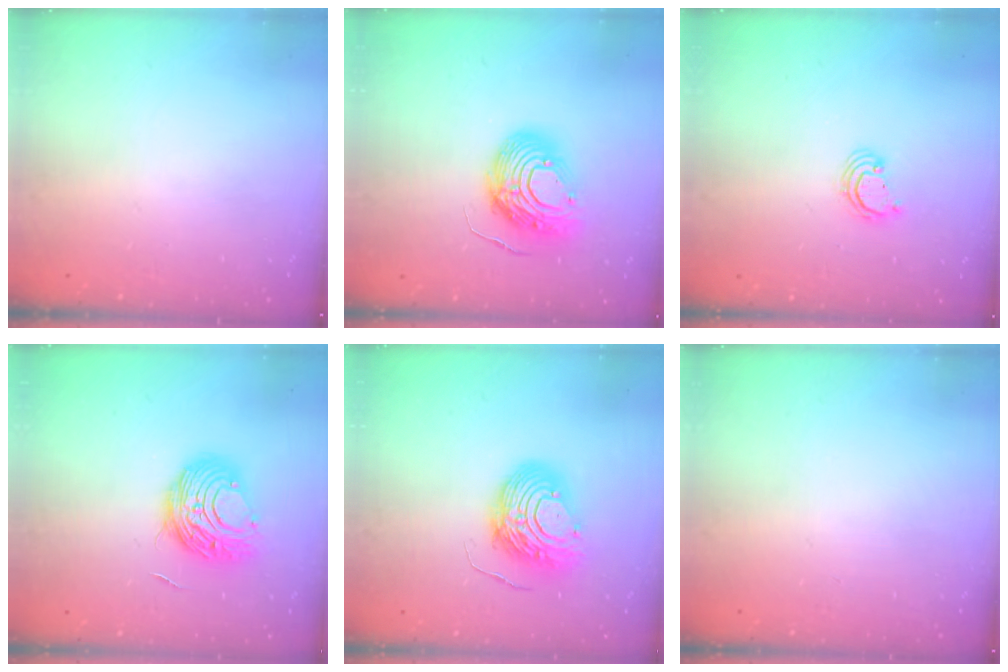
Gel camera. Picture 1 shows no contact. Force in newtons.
{"total": 12.5, "press": 12.4, "slide": 0.9}
{"total": 2.4, "press": 2.4, "slide": 0.1}
{"total": 10.0, "press": 10.0, "slide": 0.8}
{"total": 10.4, "press": 10.3, "slide": 1.1}
{"total": 0.0}